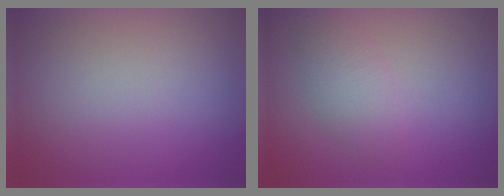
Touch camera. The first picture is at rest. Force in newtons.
{"total": 2.8, "press": 2.8, "slide": 0.1}